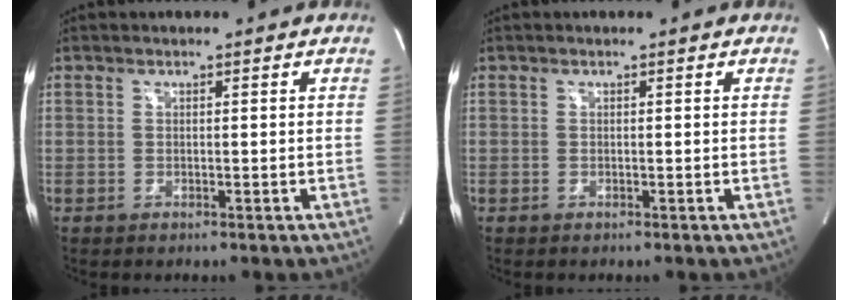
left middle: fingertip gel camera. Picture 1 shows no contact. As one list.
[{"total": 0.0}]